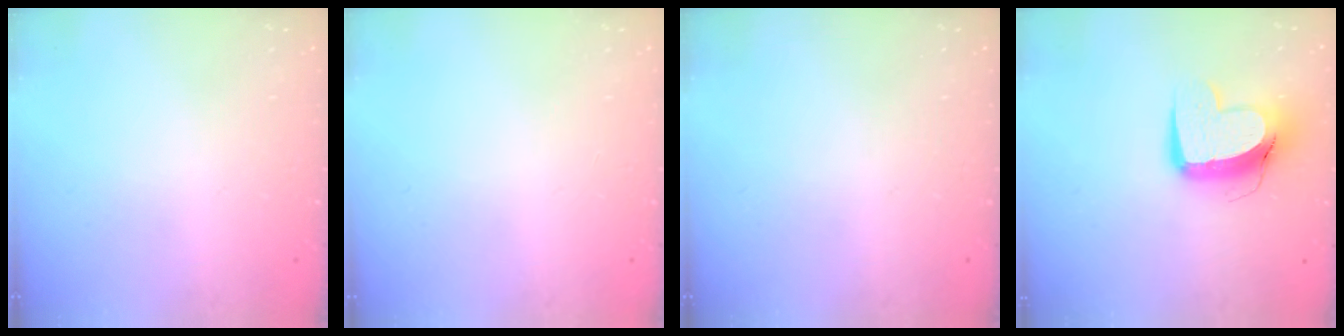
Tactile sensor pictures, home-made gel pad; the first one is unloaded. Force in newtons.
{"total": 0.0}
{"total": 0.0}
{"total": 13.0, "press": 12.9, "slide": 1.7}